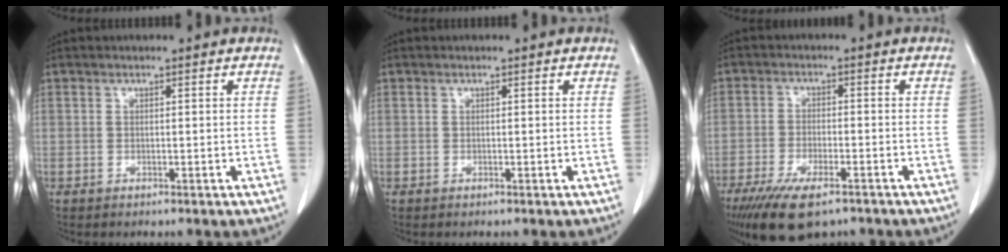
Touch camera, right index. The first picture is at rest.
{"total": 0.0}
{"total": 10.4, "force": [-7.3, 3.1, 6.7], "torque": [-0.116, -0.018, -0.120]}